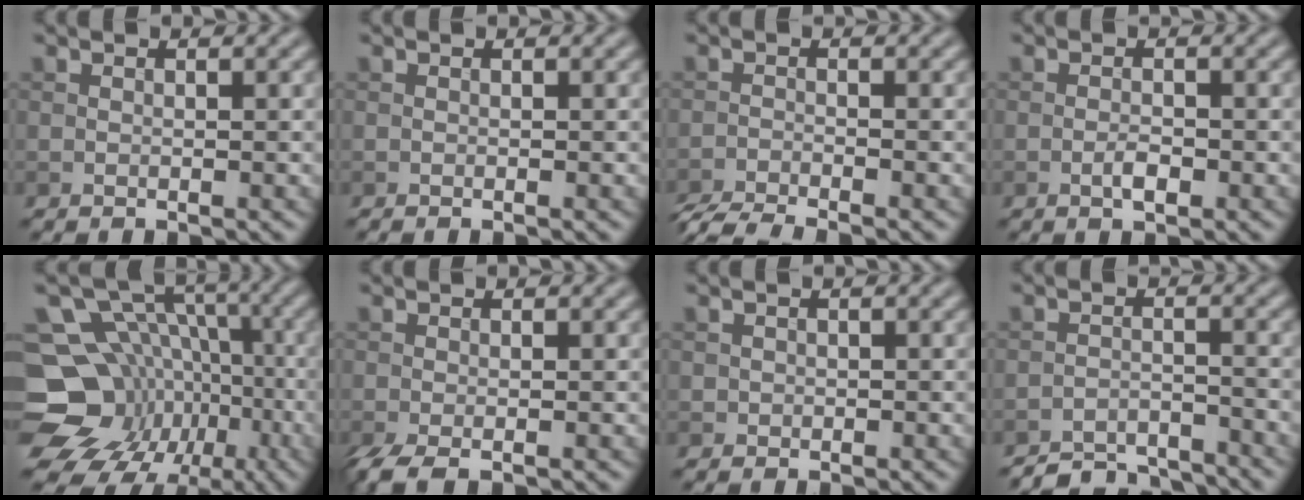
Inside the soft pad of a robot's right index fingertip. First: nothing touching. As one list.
[{"total": 0.0}, {"total": 5.4, "force": [-4.9, 0.8, 2.2], "torque": [-0.047, -0.024, -0.089]}, {"total": 1.6, "force": [-0.7, 0.6, 1.3], "torque": [-0.024, 0.000, -0.015]}, {"total": 16.7, "force": [-6.1, 13.8, 7.1], "torque": [-0.145, -0.012, -0.088]}, {"total": 2.8, "force": [-1.8, 0.7, 2.0], "torque": [-0.044, -0.008, -0.036]}, {"total": 0.8, "force": [0.0, 0.8, 0.0], "torque": [0.008, -0.003, -0.003]}, {"total": 5.0, "force": [-4.9, 0.9, 1.0], "torque": [-0.017, -0.005, -0.086]}]